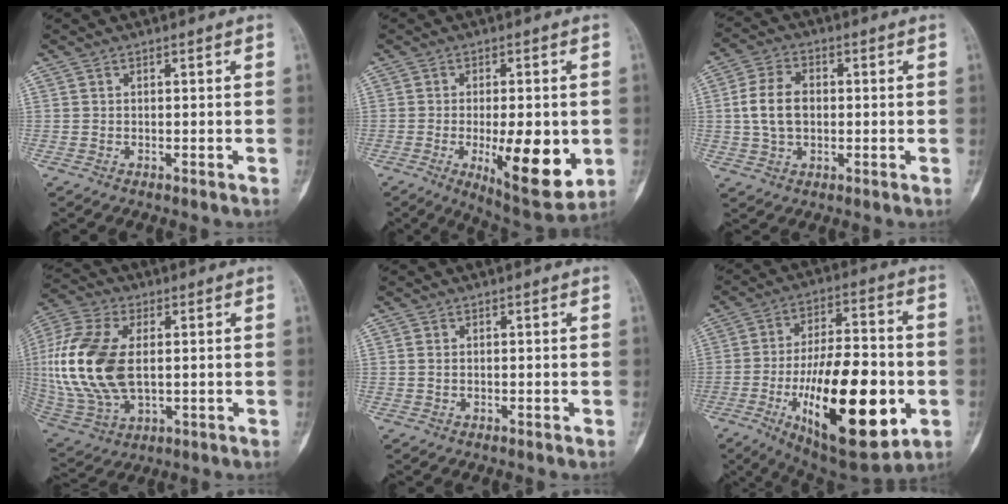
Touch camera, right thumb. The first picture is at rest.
{"total": 15.2, "force": [-2.9, 5.4, 13.8], "torque": [-0.183, -0.023, -0.031]}
{"total": 8.1, "force": [0.2, 5.4, 6.0], "torque": [-0.109, 0.013, 0.002]}
{"total": 19.9, "force": [1.4, 11.1, 16.4], "torque": [-0.369, -0.005, 0.031]}
{"total": 0.7, "force": [0.1, 0.4, 0.6], "torque": [-0.014, 0.002, 0.002]}
{"total": 27.1, "force": [-7.2, 10.8, 23.8], "torque": [-0.385, 0.006, -0.096]}